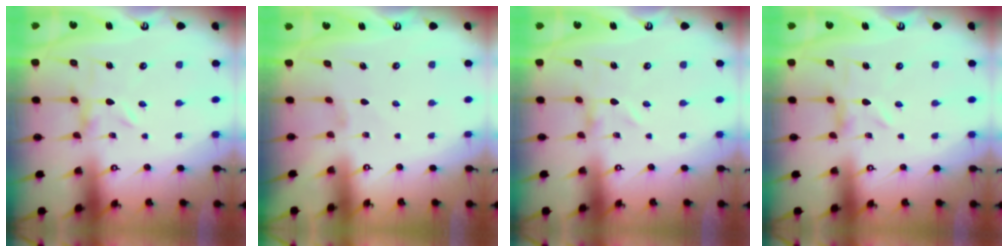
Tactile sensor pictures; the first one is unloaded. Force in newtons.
{"total": 1.3, "press": 1.2, "slide": 0.3}
{"total": 0.0}
{"total": 1.4, "press": 1.4, "slide": 0.3}